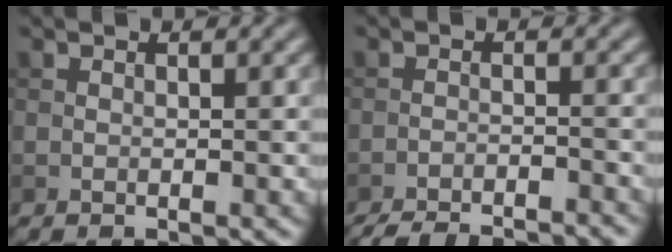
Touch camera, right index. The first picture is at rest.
{"total": 7.2, "force": [-6.9, 1.1, 1.8], "torque": [-0.027, -0.005, -0.100]}